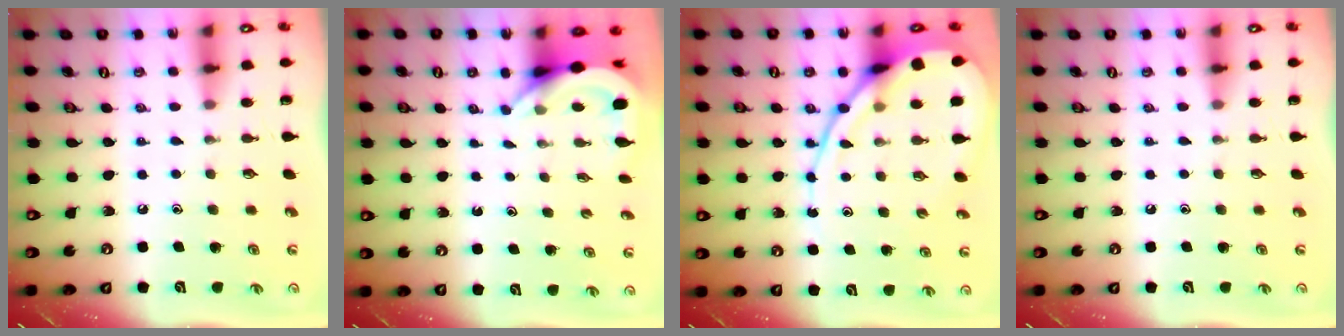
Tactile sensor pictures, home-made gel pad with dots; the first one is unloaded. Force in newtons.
{"total": 4.4, "press": 4.4, "slide": 0.2}
{"total": 12.7, "press": 12.6, "slide": 1.2}
{"total": 0.0}